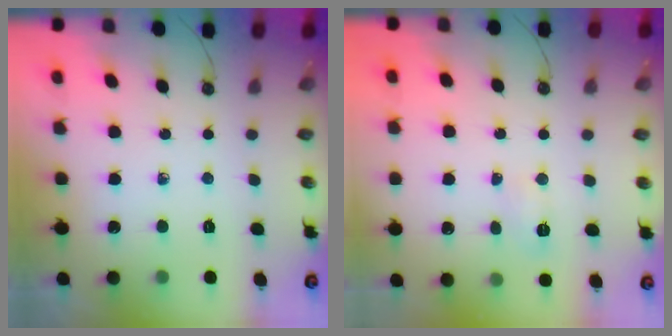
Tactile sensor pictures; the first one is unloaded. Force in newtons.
{"total": 4.2, "press": 4.2, "slide": 0.6}